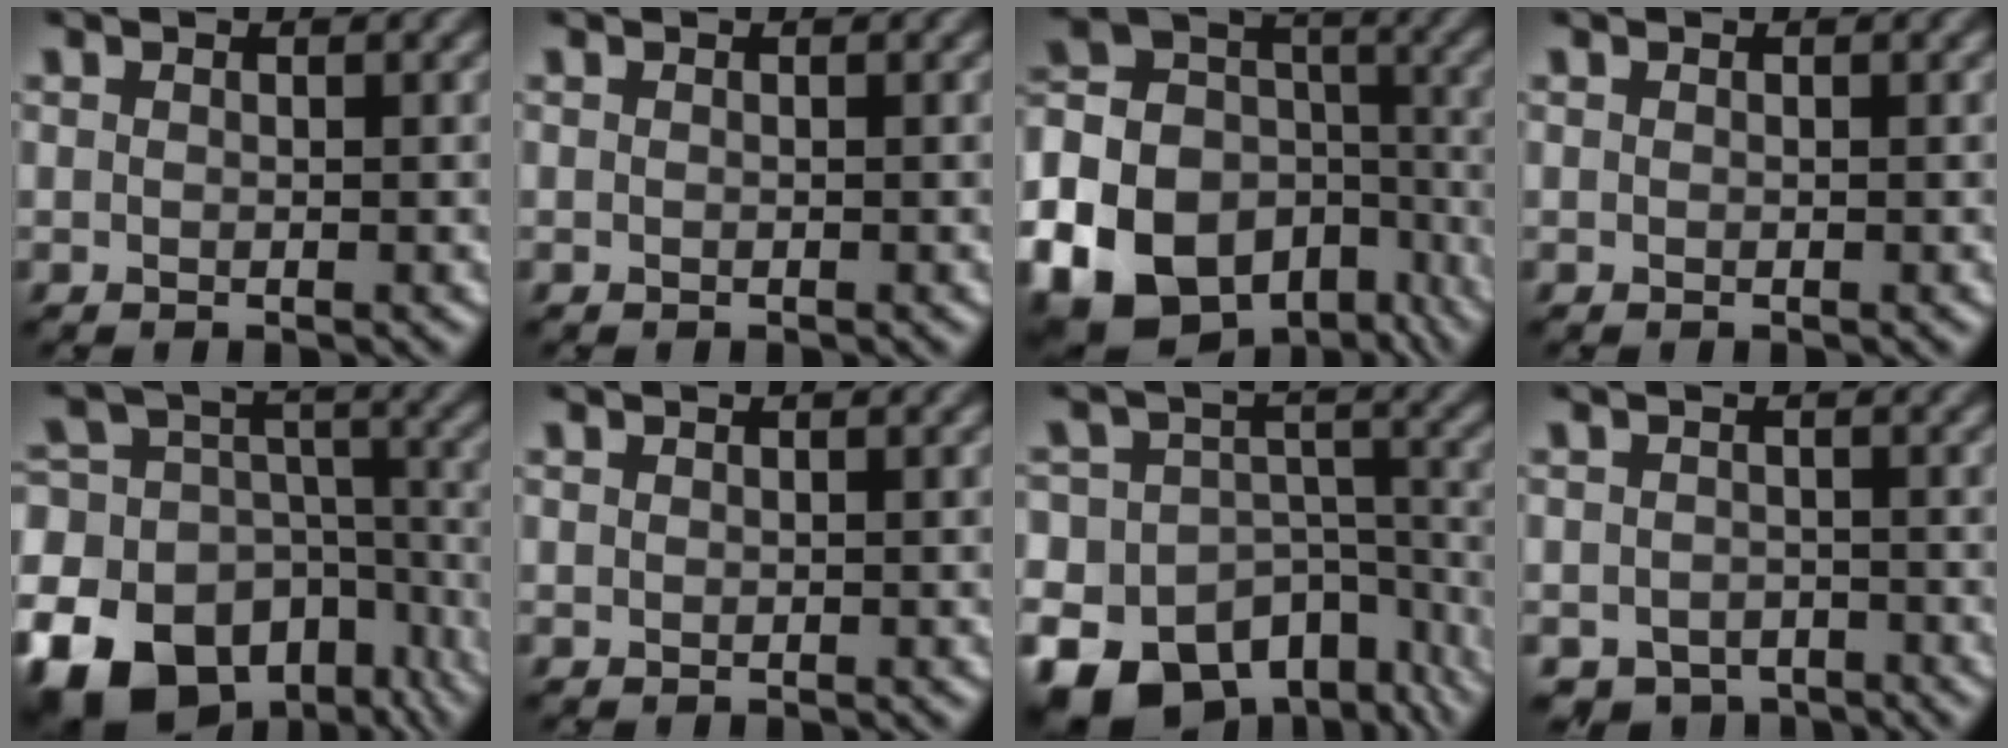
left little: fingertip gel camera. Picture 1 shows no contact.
{"total": 0.0}
{"total": 22.6, "force": [-12.2, 17.1, 8.3], "torque": [-0.187, -0.072, -0.191]}
{"total": 0.0}
{"total": 21.4, "force": [-12.7, 15.5, 7.7], "torque": [-0.158, -0.062, -0.184]}
{"total": 0.0}
{"total": 18.6, "force": [-12.3, 12.6, 6.1], "torque": [-0.110, -0.053, -0.160]}
{"total": 2.2, "force": [-1.7, 1.4, 0.4], "torque": [0.003, -0.007, -0.029]}